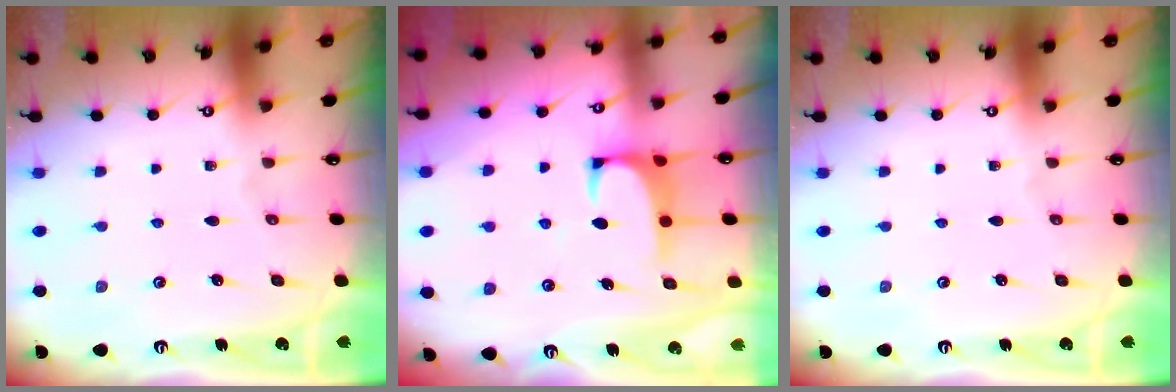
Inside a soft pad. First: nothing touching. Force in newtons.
{"total": 0.9, "press": 0.7, "slide": 0.6}
{"total": 0.0}